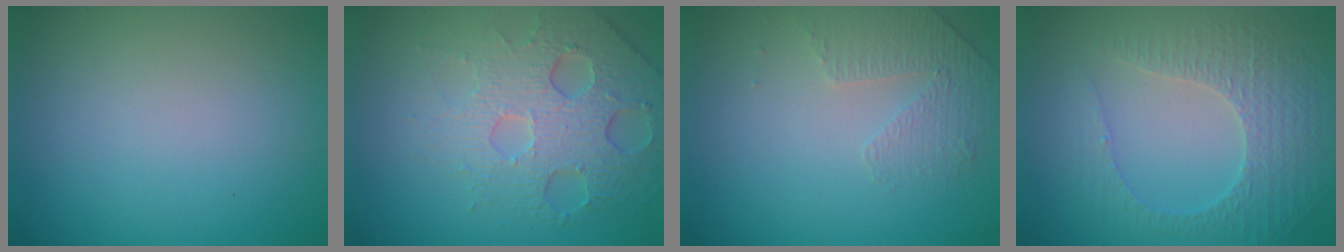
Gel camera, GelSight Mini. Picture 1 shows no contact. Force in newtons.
{"total": 6.4, "press": 4.7, "slide": 4.3}
{"total": 1.6, "press": 1.2, "slide": 1.1}
{"total": 4.7, "press": 3.3, "slide": 3.3}